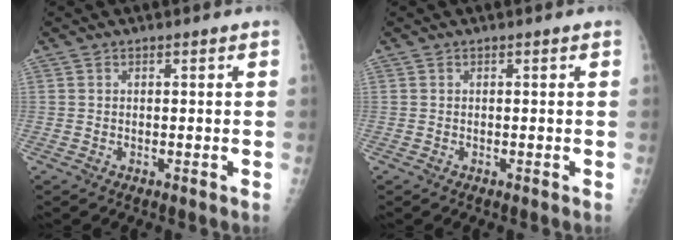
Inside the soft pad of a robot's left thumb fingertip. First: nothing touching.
{"total": 0.0}